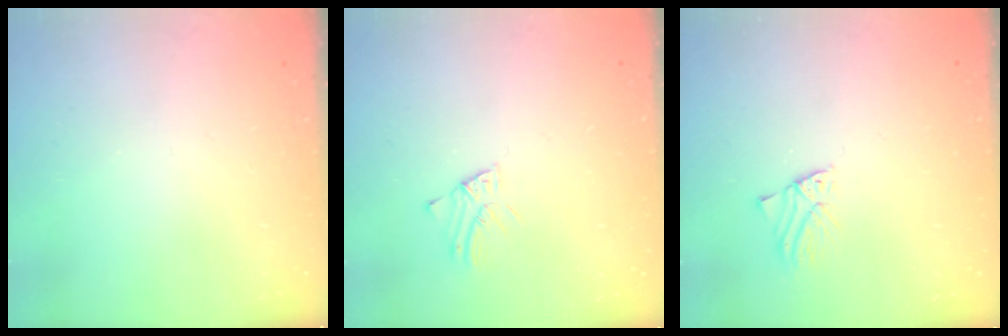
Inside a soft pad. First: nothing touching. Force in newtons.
{"total": 1.6, "press": 1.6, "slide": 0.1}
{"total": 1.2, "press": 1.2, "slide": 0.1}